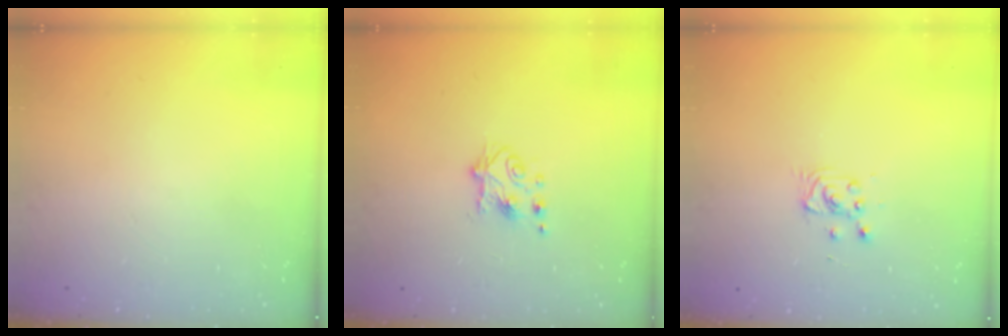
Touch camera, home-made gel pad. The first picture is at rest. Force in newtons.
{"total": 5.3, "press": 5.2, "slide": 0.8}
{"total": 3.2, "press": 3.2, "slide": 0.4}